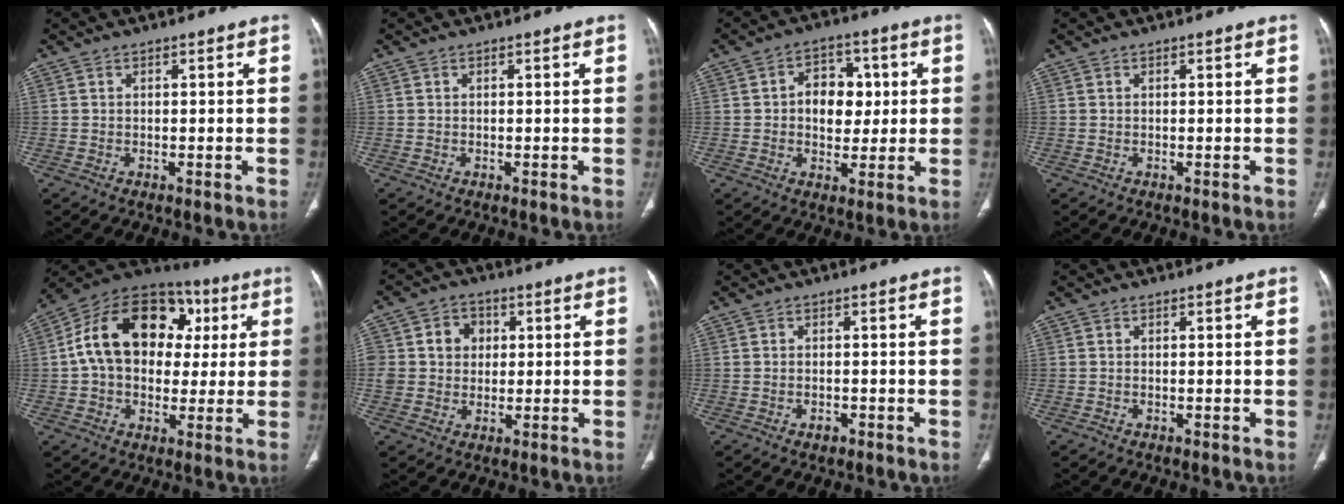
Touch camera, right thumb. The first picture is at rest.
{"total": 0.0}
{"total": 8.9, "force": [1.1, 6.6, 5.9], "torque": [-0.039, 0.007, 0.014]}
{"total": 0.0}
{"total": 21.0, "force": [3.8, 15.0, 14.2], "torque": [-0.206, 0.031, 0.052]}
{"total": 9.5, "force": [1.8, 8.4, 4.0], "torque": [-0.047, 0.010, 0.032]}
{"total": 1.5, "force": [-0.8, 0.9, 0.8], "torque": [-0.013, 0.006, -0.011]}
{"total": 0.0}